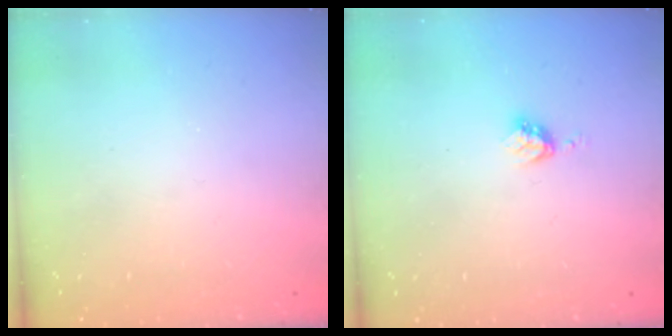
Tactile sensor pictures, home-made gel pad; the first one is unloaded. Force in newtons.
{"total": 3.4, "press": 3.4, "slide": 0.4}